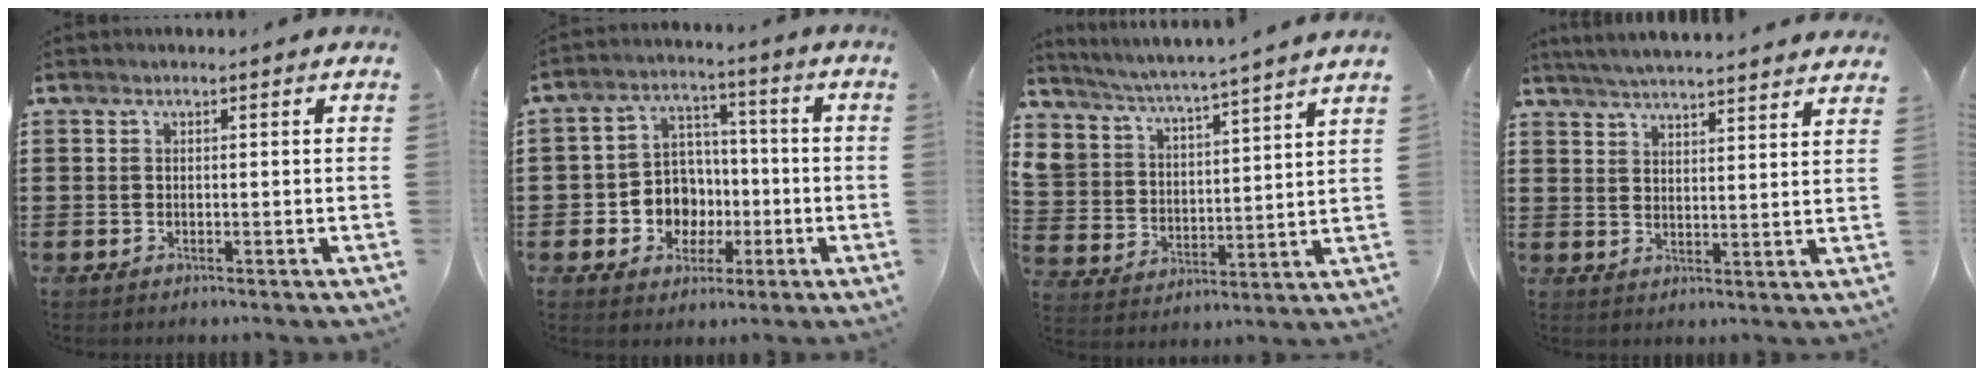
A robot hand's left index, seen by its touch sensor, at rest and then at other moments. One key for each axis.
{"total": 7.8, "fx": -1.2, "fy": 7.2, "fz": 2.6, "tx": -0.068, "ty": 0.015, "tz": -0.017}
{"total": 3.6, "fx": 3.6, "fy": 0.0, "fz": 0.1, "tx": -0.026, "ty": -0.036, "tz": 0.053}
{"total": 4.8, "fx": 4.7, "fy": -0.7, "fz": 0.8, "tx": -0.032, "ty": -0.024, "tz": 0.083}